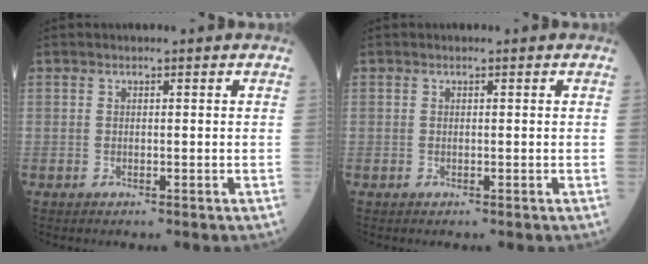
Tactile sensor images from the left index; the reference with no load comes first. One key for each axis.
{"total": 0.0}